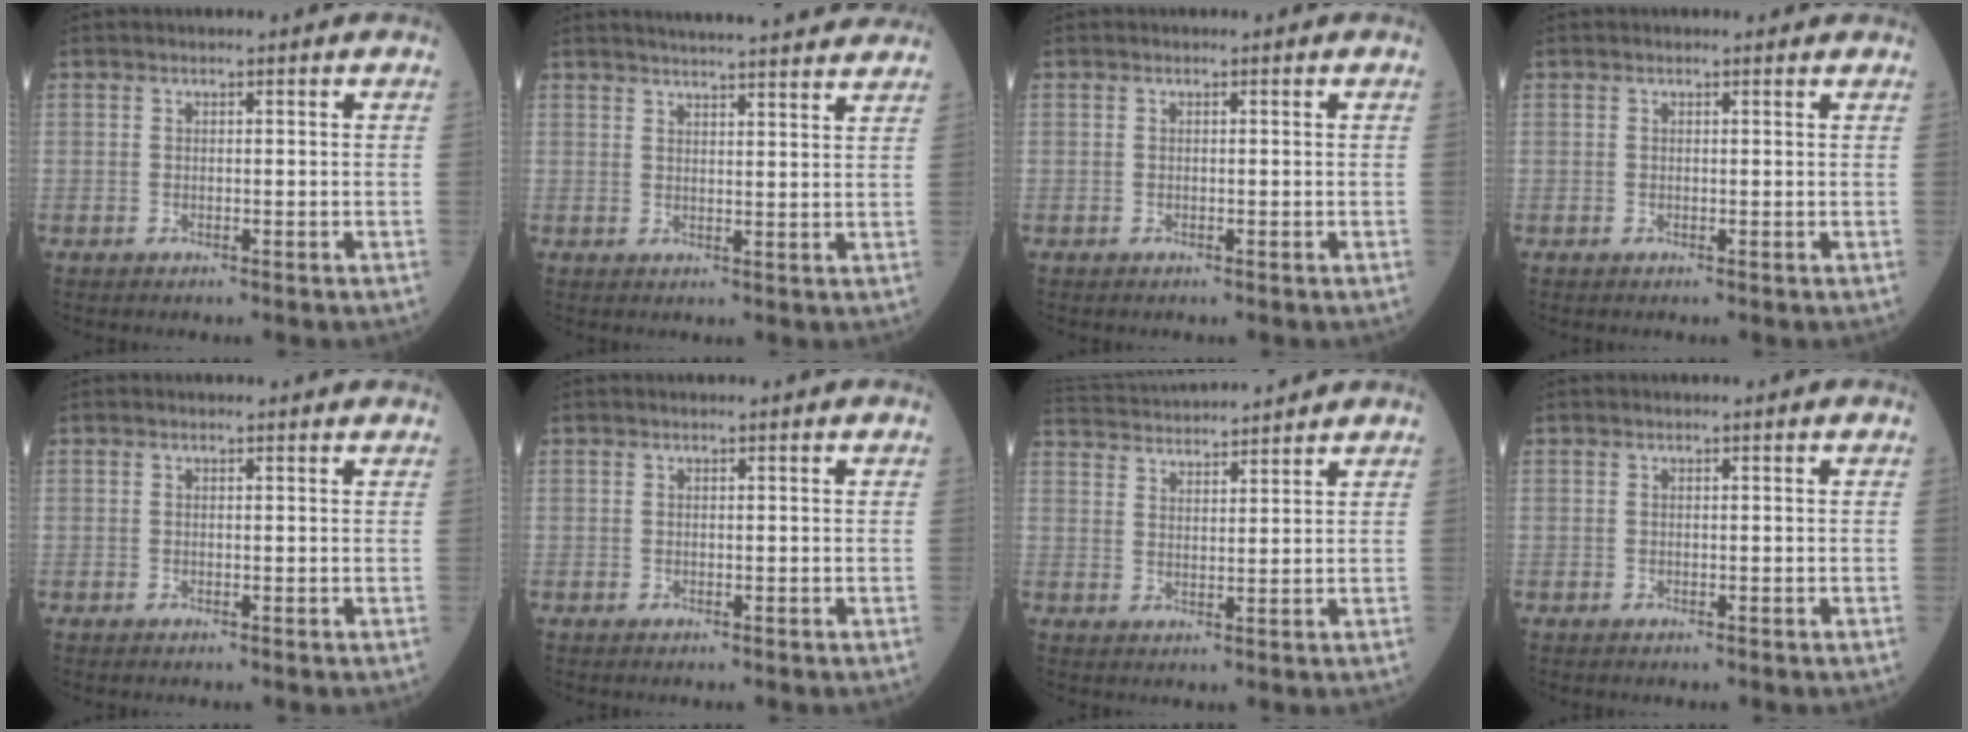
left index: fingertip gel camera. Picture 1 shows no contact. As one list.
[{"total": 15.1, "force": [13.9, 1.1, 5.8], "torque": [-0.080, 0.016, 0.170]}, {"total": 0.0}, {"total": 1.1, "force": [1.1, 0.1, 0.1], "torque": [-0.011, 0.002, 0.006]}, {"total": 1.6, "force": [1.5, 0.1, 0.2], "torque": [-0.010, 0.004, 0.011]}, {"total": 0.0}, {"total": 12.4, "force": [11.9, 0.8, 3.5], "torque": [-0.078, 0.037, 0.190]}, {"total": 0.0}]